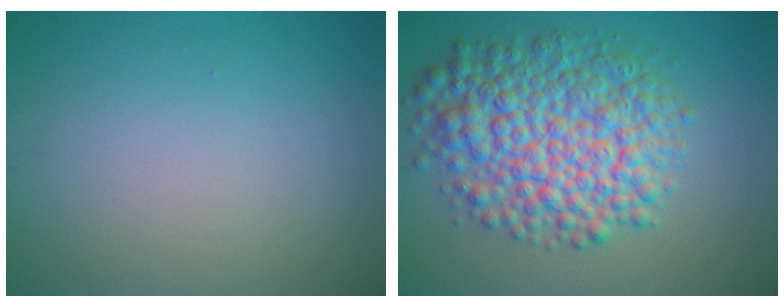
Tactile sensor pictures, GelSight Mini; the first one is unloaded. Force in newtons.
{"total": 9.5, "press": 9.5, "slide": 0.2}